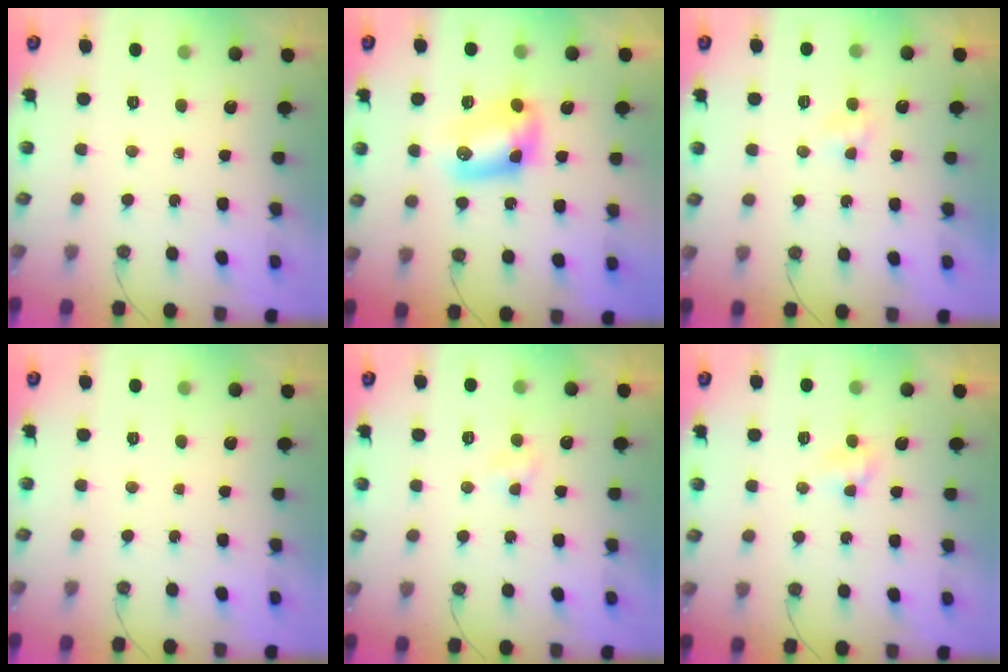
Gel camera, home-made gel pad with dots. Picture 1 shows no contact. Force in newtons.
{"total": 8.7, "press": 8.7, "slide": 0.1}
{"total": 3.3, "press": 3.3, "slide": 0.5}
{"total": 0.0}
{"total": 2.9, "press": 2.8, "slide": 0.5}
{"total": 2.4, "press": 2.4, "slide": 0.3}